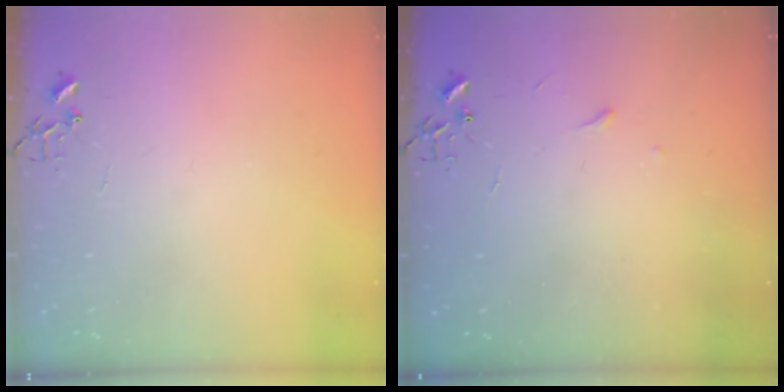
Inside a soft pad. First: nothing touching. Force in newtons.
{"total": 3.3, "press": 3.3, "slide": 0.5}